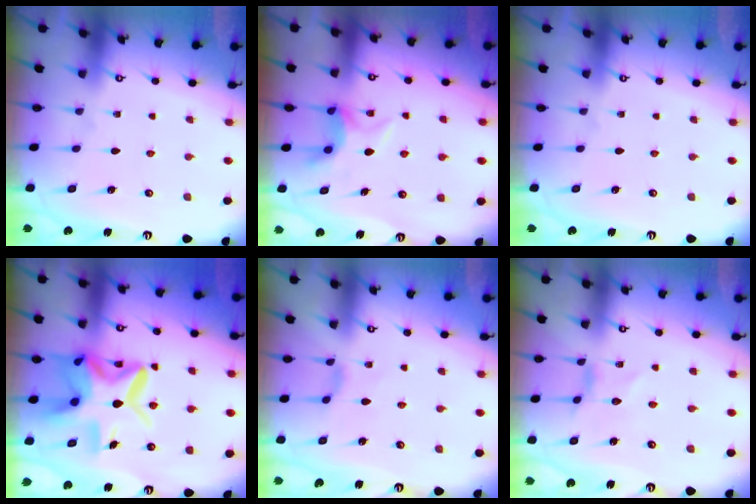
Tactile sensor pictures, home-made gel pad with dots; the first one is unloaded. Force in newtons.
{"total": 6.0, "press": 6.0, "slide": 0.4}
{"total": 0.0}
{"total": 16.0, "press": 15.8, "slide": 2.2}
{"total": 2.1, "press": 2.0, "slide": 0.5}
{"total": 1.4, "press": 1.4, "slide": 0.2}